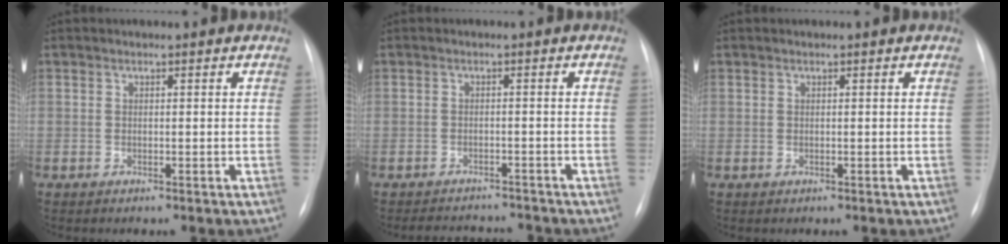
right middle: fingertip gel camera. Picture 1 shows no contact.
{"total": 5.7, "force": [-5.5, 1.3, 0.6], "torque": [-0.009, 0.003, -0.074]}
{"total": 0.0}